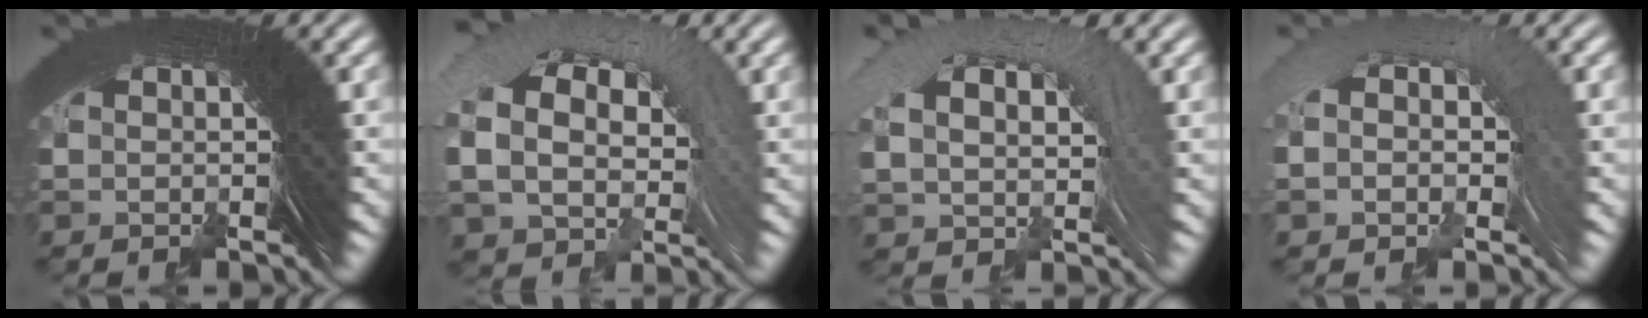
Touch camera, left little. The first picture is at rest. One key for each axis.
{"total": 8.2, "fx": 2.0, "fy": 5.4, "fz": 5.9, "tx": -0.107, "ty": 0.001, "tz": 0.034}
{"total": 5.2, "fx": 2.0, "fy": 2.4, "fz": 4.1, "tx": -0.064, "ty": 0.022, "tz": 0.035}
{"total": 2.8, "fx": 0.3, "fy": 1.4, "fz": 2.4, "tx": -0.039, "ty": 0.028, "tz": -0.008}